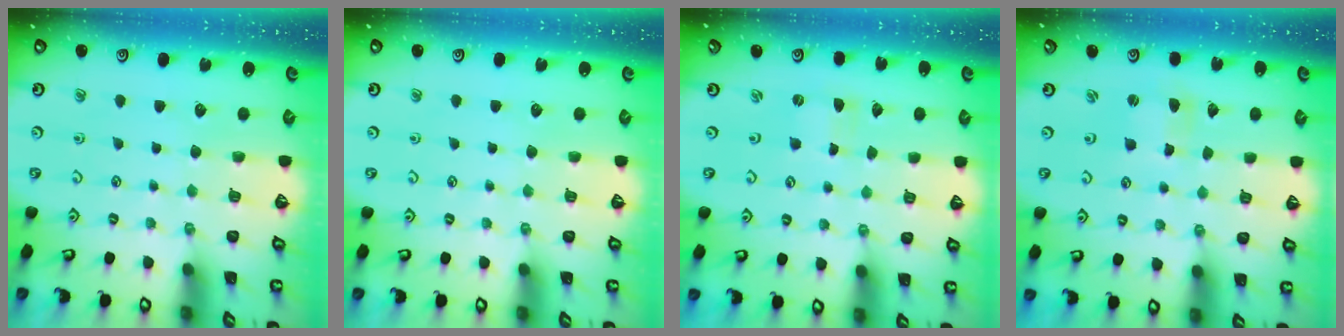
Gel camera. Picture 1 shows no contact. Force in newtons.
{"total": 0.0}
{"total": 0.0}
{"total": 2.1, "press": 2.1, "slide": 0.3}